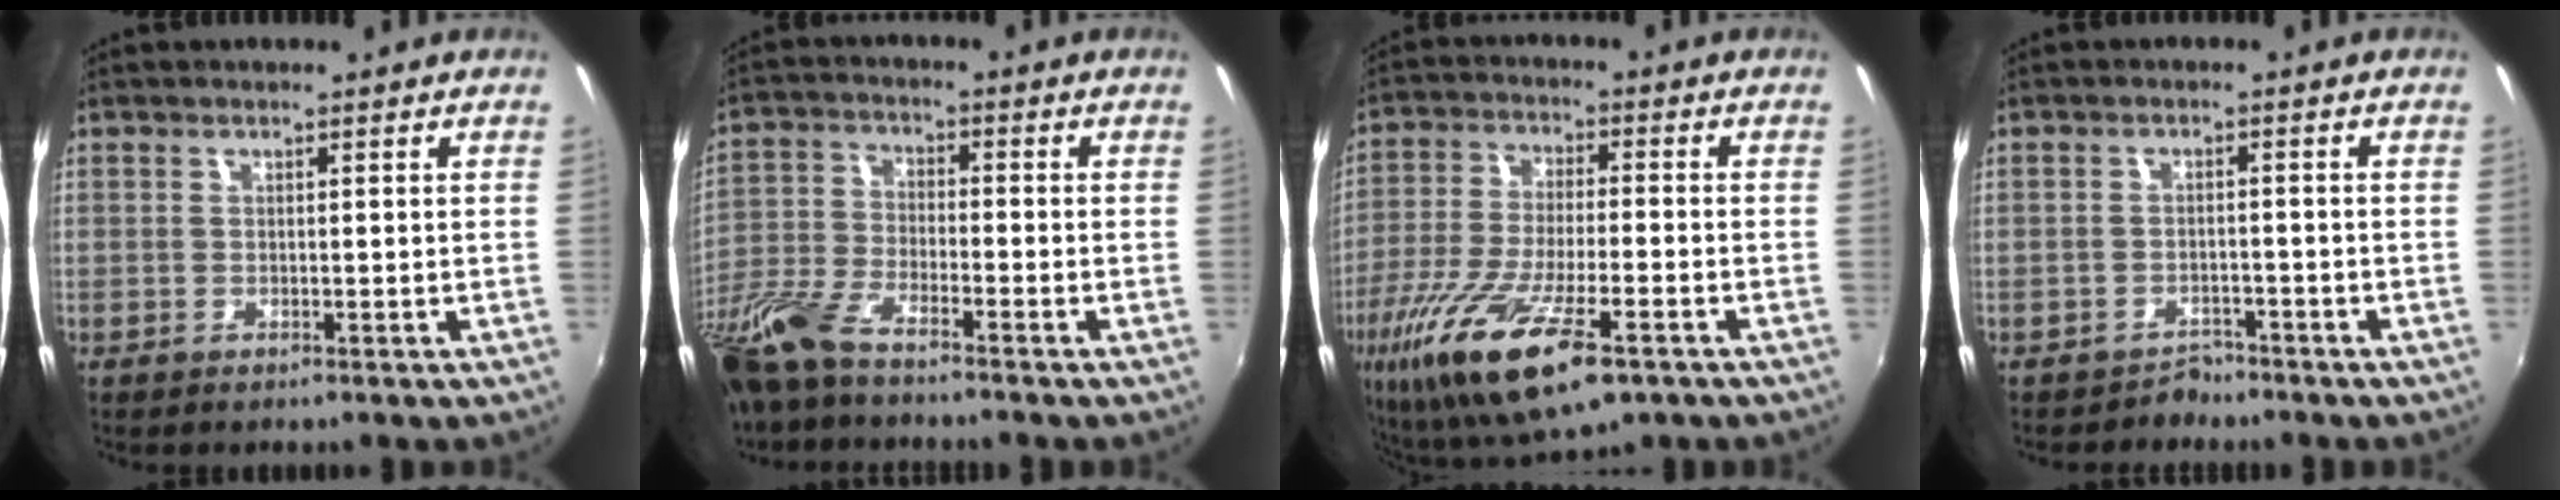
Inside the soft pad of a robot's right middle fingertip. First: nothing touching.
{"total": 12.0, "force": [-9.3, 2.7, 7.0], "torque": [-0.165, -0.020, -0.193]}
{"total": 19.8, "force": [-10.2, 6.0, 15.9], "torque": [-0.326, -0.064, -0.182]}
{"total": 2.6, "force": [-2.2, 1.3, -0.2], "torque": [0.000, 0.002, -0.036]}